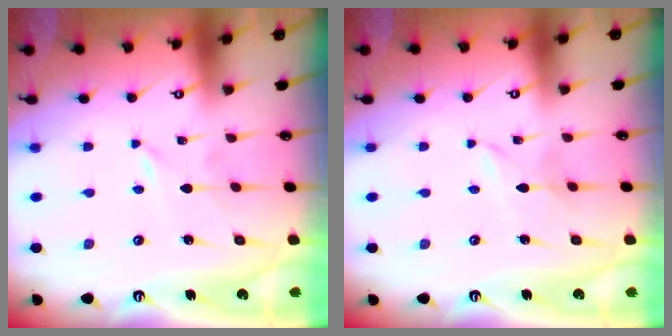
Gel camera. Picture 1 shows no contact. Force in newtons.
{"total": 1.1, "press": 1.1, "slide": 0.1}